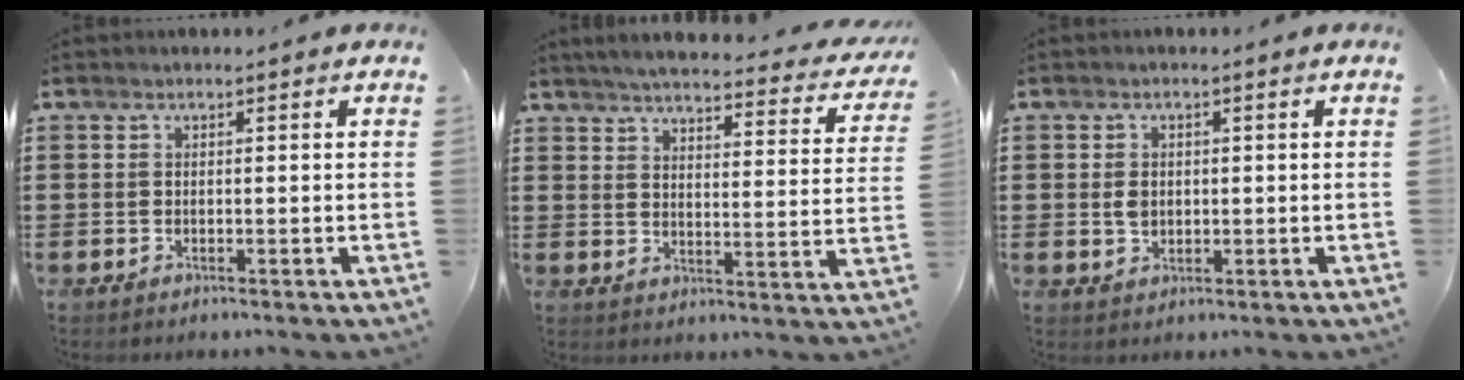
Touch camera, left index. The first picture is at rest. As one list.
[{"total": 4.5, "force": [4.1, -0.1, 1.8], "torque": [-0.057, -0.028, 0.067]}, {"total": 2.3, "force": [0.2, 1.7, 1.5], "torque": [-0.034, 0.006, 0.004]}]